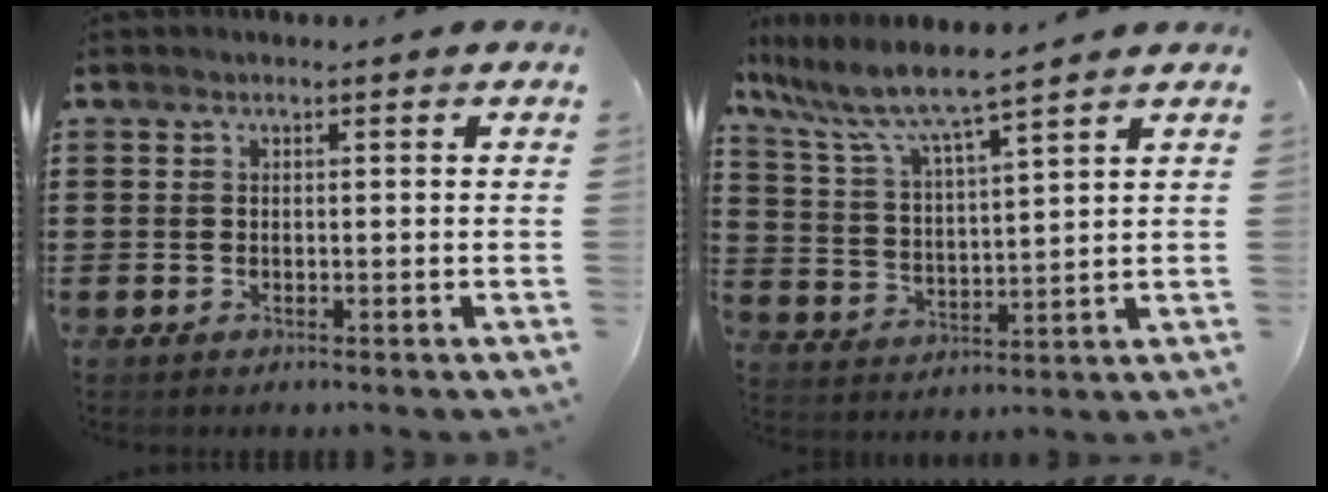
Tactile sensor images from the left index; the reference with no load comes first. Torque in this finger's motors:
{"motor_torque": [1.77, -0.38, 0.34, 0.21]}